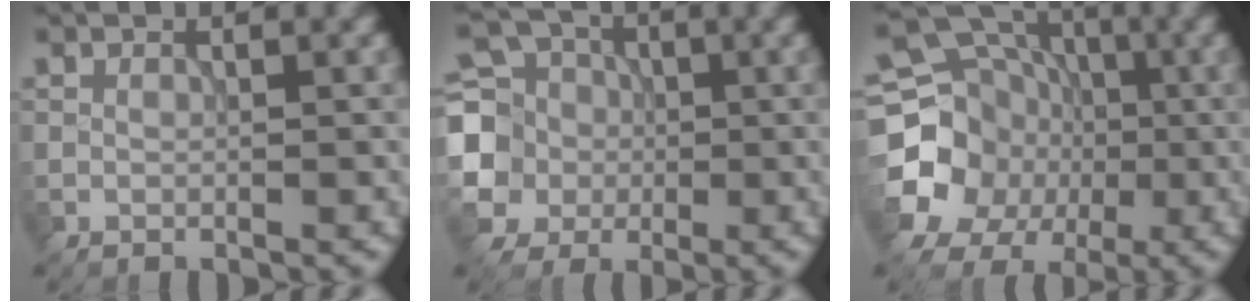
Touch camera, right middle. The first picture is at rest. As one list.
[{"total": 8.5, "force": [-0.8, 7.8, 3.1], "torque": [-0.092, 0.006, -0.045]}, {"total": 14.4, "force": [-2.5, 13.3, 5.1], "torque": [-0.125, -0.009, -0.058]}]